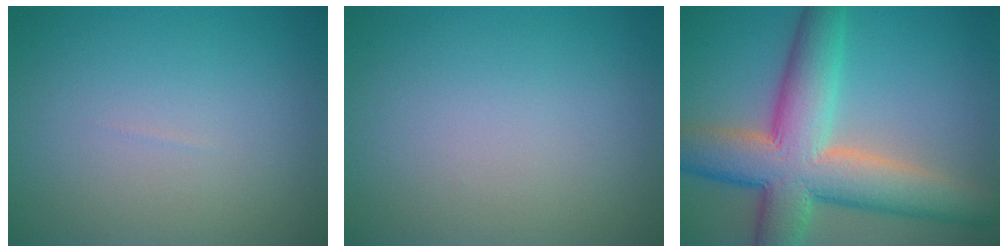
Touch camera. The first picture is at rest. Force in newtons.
{"total": 0.0}
{"total": 11.1, "press": 11.1, "slide": 0.5}